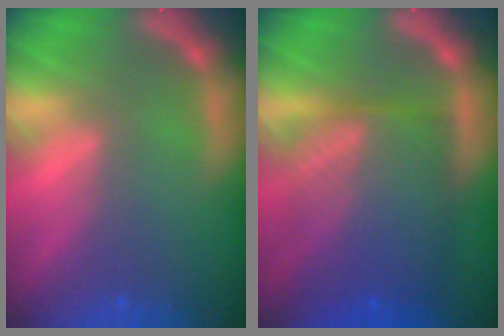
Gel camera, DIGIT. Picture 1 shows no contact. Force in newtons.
{"total": 10.0}